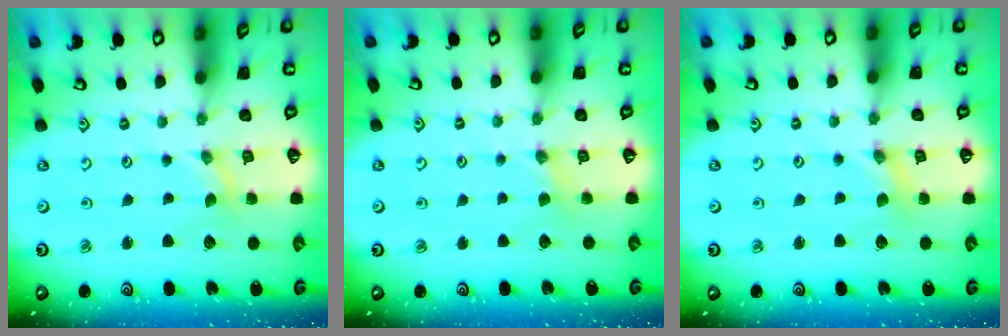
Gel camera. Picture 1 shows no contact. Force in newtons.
{"total": 2.2, "press": 2.2, "slide": 0.4}
{"total": 0.9, "press": 0.8, "slide": 0.3}